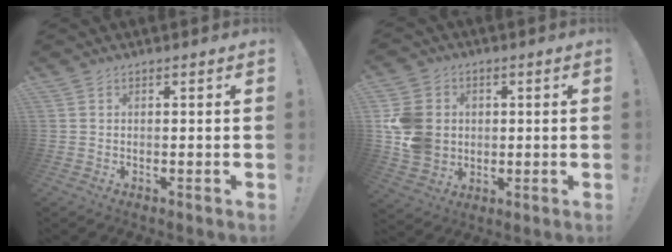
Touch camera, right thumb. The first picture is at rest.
{"total": 12.9, "force": [0.6, 11.5, 5.9], "torque": [-0.115, 0.011, 0.019]}